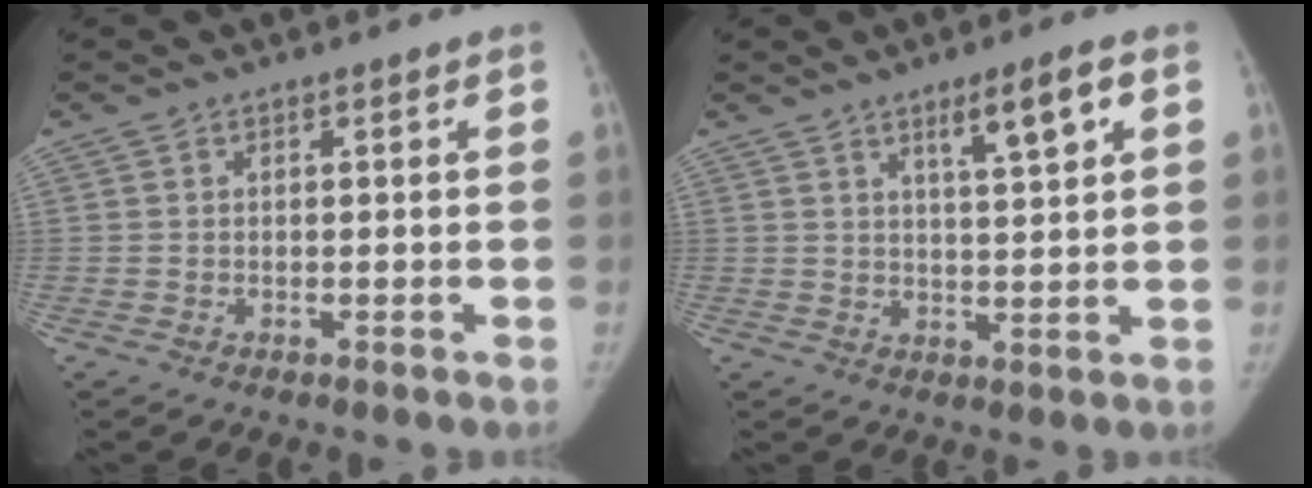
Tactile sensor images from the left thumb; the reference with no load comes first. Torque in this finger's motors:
{"motor_torque": [-0.06, 0.10, 0.65, -0.31, 0.15]}